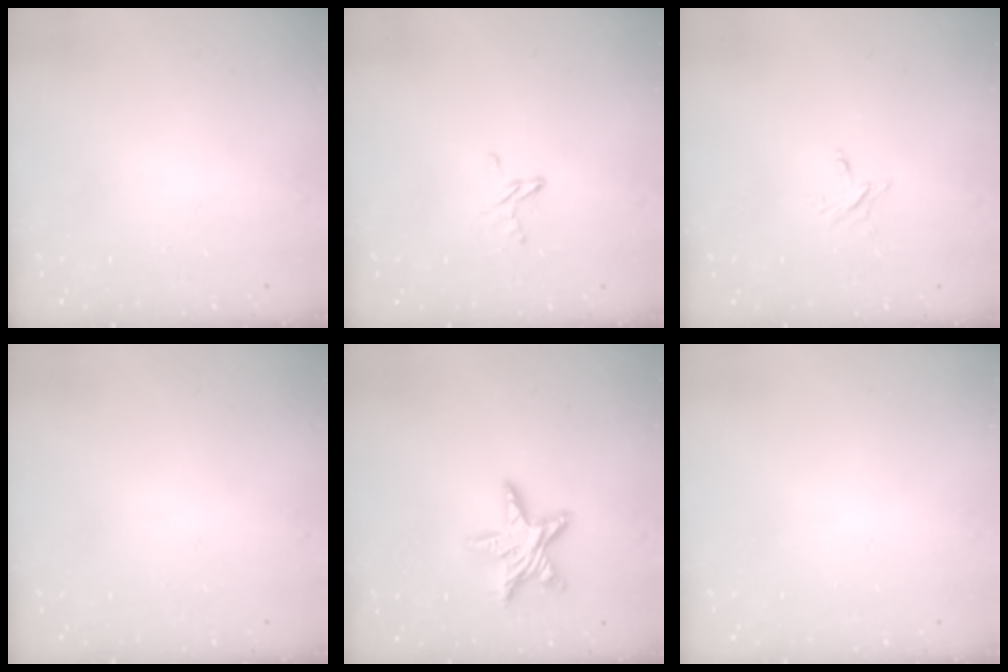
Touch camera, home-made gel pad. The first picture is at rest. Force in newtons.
{"total": 4.6, "press": 4.5, "slide": 0.4}
{"total": 2.4, "press": 2.4, "slide": 0.2}
{"total": 0.0}
{"total": 11.3, "press": 11.2, "slide": 0.8}
{"total": 0.0}